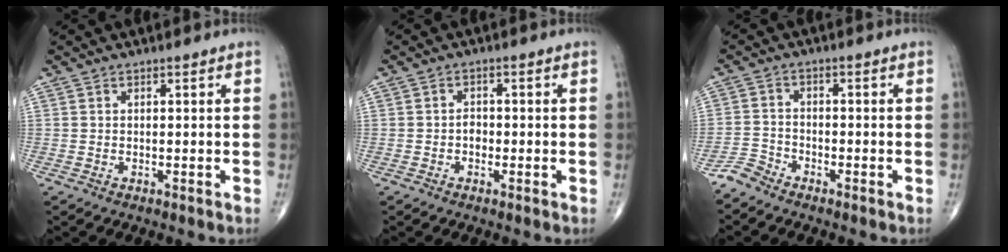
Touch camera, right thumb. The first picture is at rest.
{"total": 1.8, "force": [-0.6, 1.3, 1.1], "torque": [-0.008, 0.006, -0.014]}
{"total": 3.1, "force": [-3.0, 1.0, 0.2], "torque": [-0.005, -0.002, -0.068]}